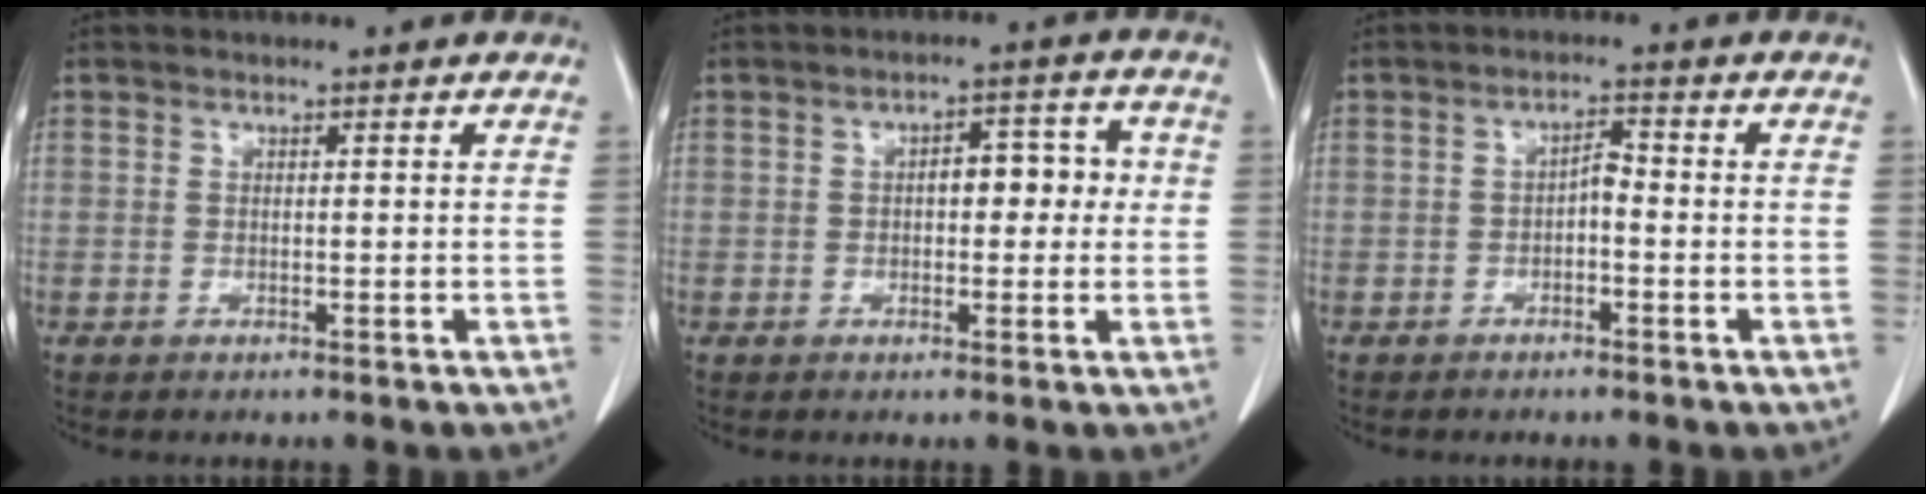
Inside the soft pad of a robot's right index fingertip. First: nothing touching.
{"total": 5.6, "force": [0.4, 2.7, 4.9], "torque": [-0.063, 0.028, 0.003]}
{"total": 2.3, "force": [-0.8, 0.8, 2.0], "torque": [-0.031, 0.007, -0.014]}